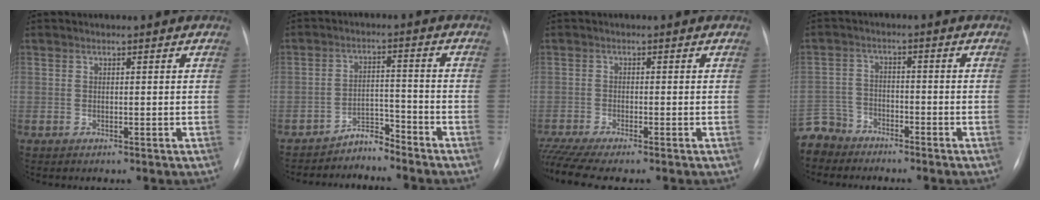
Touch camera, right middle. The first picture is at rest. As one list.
[{"total": 3.7, "force": [-3.7, 0.3, -0.1], "torque": [0.009, -0.004, -0.061]}, {"total": 6.6, "force": [-5.7, -0.2, 3.5], "torque": [-0.062, -0.012, -0.095]}, {"total": 6.4, "force": [-5.7, 2.9, -0.5], "torque": [0.013, -0.001, -0.115]}]